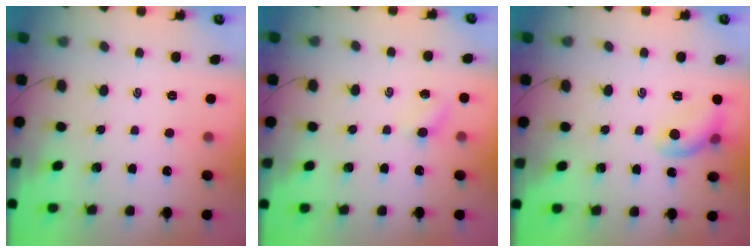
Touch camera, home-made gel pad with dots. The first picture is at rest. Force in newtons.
{"total": 3.5, "press": 3.3, "slide": 1.1}
{"total": 8.4, "press": 8.2, "slide": 1.8}